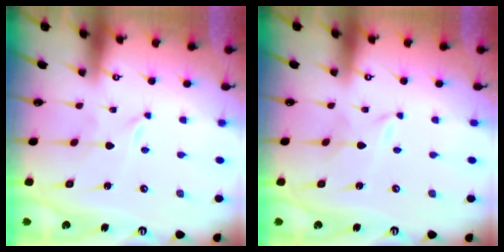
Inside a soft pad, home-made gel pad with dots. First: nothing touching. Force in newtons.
{"total": 1.5, "press": 1.5, "slide": 0.3}